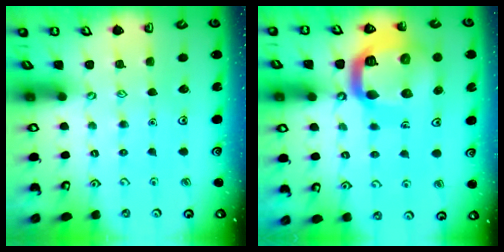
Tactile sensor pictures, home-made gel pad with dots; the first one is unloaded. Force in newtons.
{"total": 19.8, "press": 19.7, "slide": 2.1}